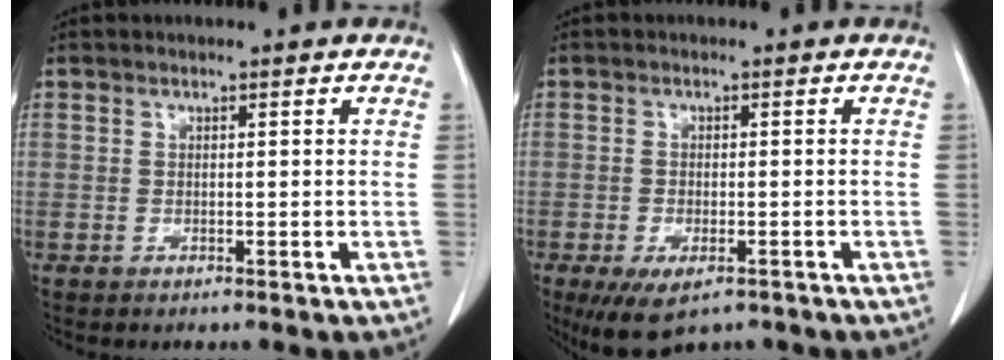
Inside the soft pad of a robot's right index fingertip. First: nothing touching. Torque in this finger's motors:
{"motor_torque": [0.76, -0.67, 0.27, 0.07]}